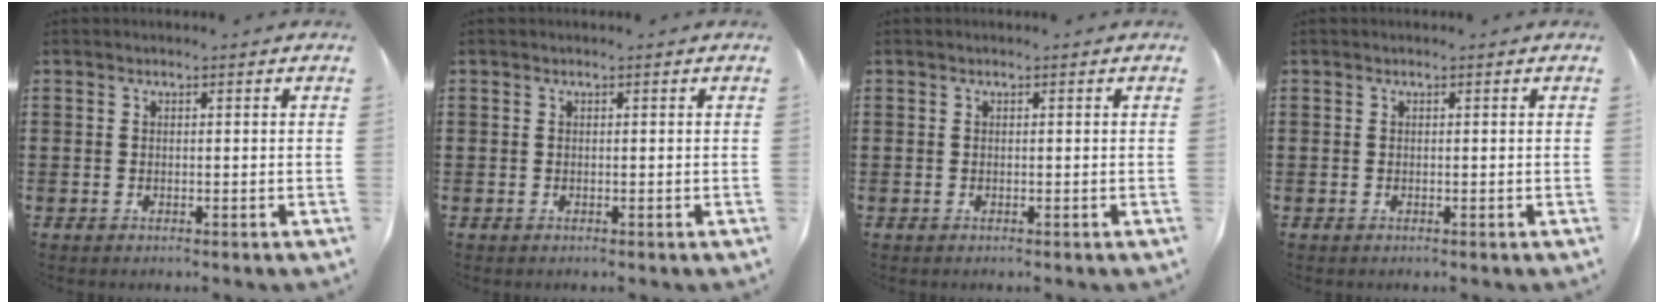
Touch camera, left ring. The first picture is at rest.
{"total": 0.0}
{"total": 0.0}
{"total": 0.0}